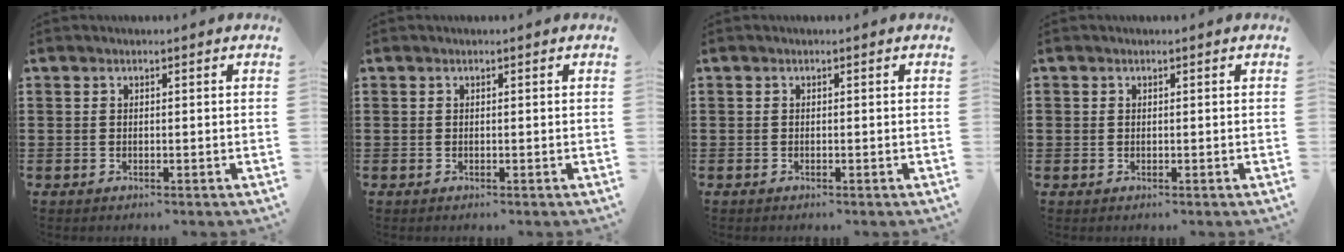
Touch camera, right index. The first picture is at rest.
{"total": 0.0}
{"total": 0.0}
{"total": 0.5, "force": [0.1, 0.5, 0.1], "torque": [-0.002, 0.005, 0.000]}